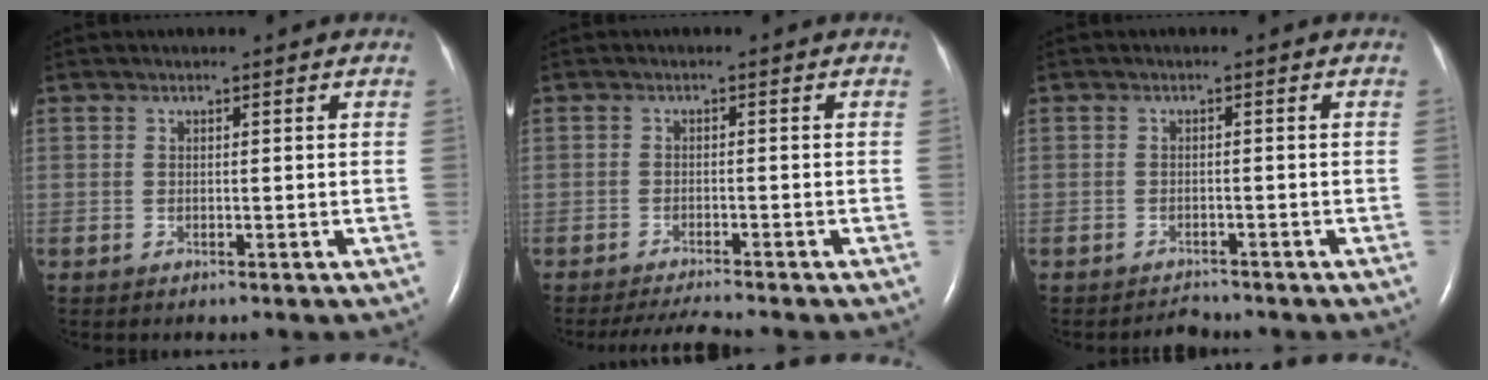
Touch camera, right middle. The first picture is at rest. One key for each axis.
{"total": 4.2, "fx": -3.9, "fy": -0.8, "fz": 1.3, "tx": -0.029, "ty": -0.018, "tz": -0.065}
{"total": 1.5, "fx": -1.5, "fy": 0.2, "fz": -0.2, "tx": -0.001, "ty": -0.008, "tz": -0.021}